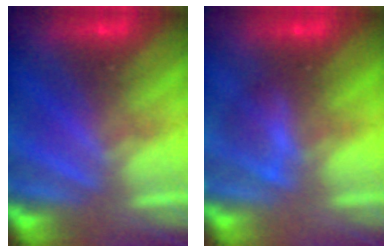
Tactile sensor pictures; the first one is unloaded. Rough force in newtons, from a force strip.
{"total": 2.1}